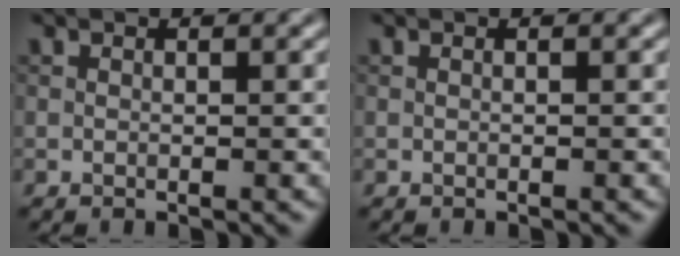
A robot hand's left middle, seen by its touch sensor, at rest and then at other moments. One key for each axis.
{"total": 0.0}